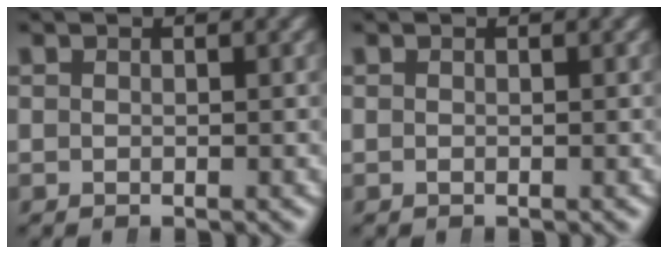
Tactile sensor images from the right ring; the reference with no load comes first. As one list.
[{"total": 0.0}]